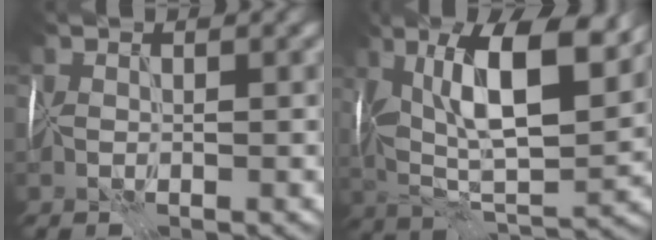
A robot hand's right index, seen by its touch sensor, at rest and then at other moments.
{"total": 13.3, "force": [4.5, 5.5, 11.2], "torque": [-0.186, 0.009, 0.075]}